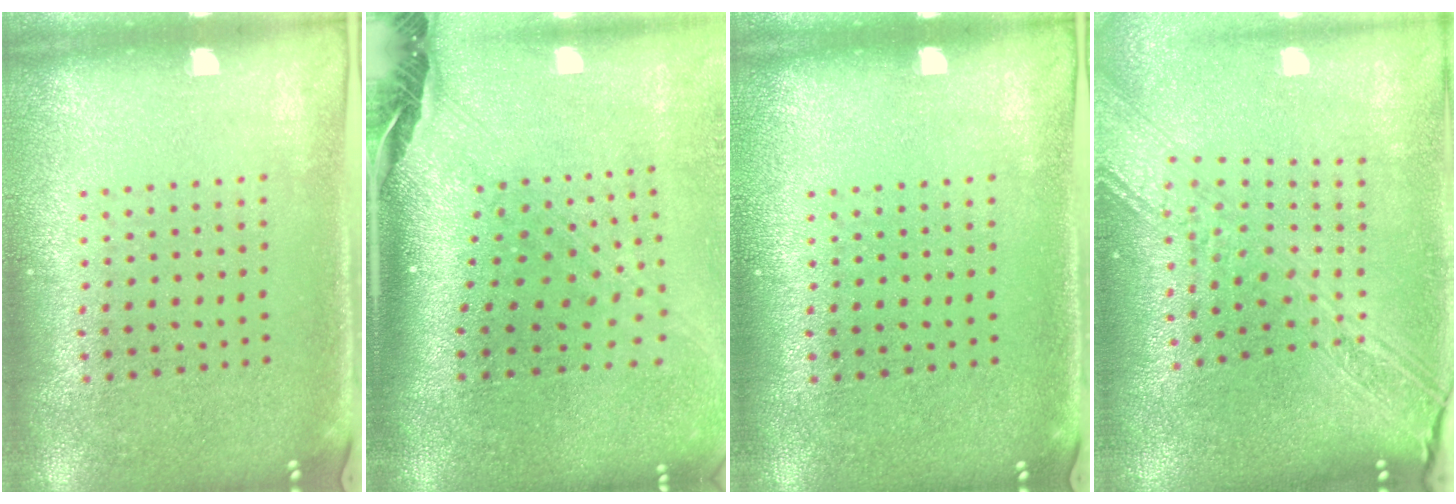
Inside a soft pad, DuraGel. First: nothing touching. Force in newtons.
{"total": 3.0, "press": 2.2, "slide": 2.1}
{"total": 0.0}
{"total": 3.2, "press": 2.4, "slide": 2.0}